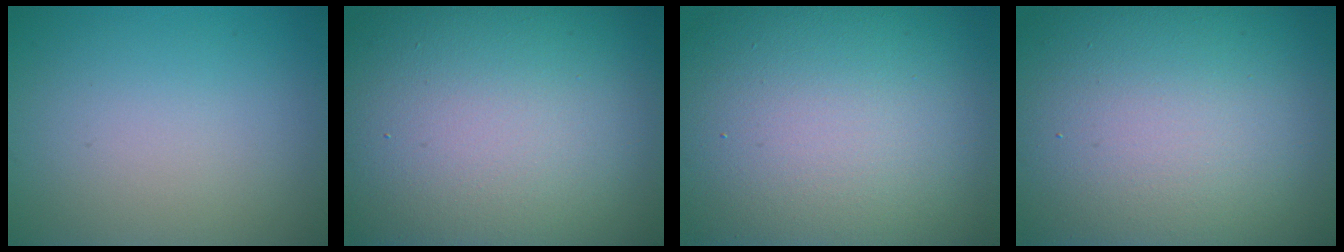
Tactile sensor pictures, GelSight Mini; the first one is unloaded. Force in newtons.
{"total": 22.1, "press": 22.1, "slide": 1.1}
{"total": 19.1, "press": 19.1, "slide": 1.0}
{"total": 21.0, "press": 21.0, "slide": 1.1}